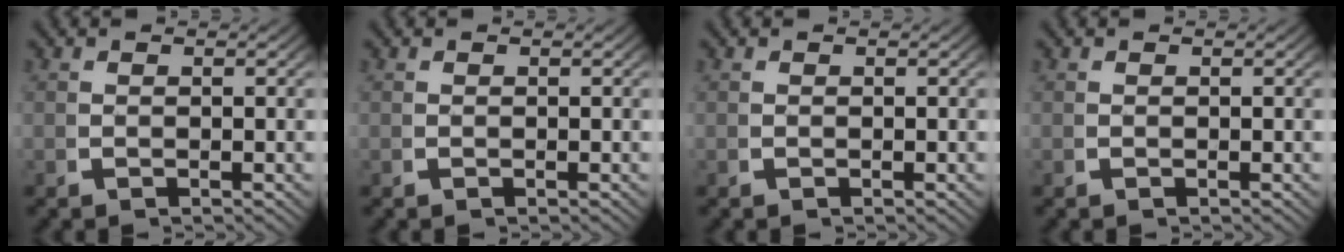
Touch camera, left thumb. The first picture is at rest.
{"total": 0.0}
{"total": 0.0}
{"total": 0.0}